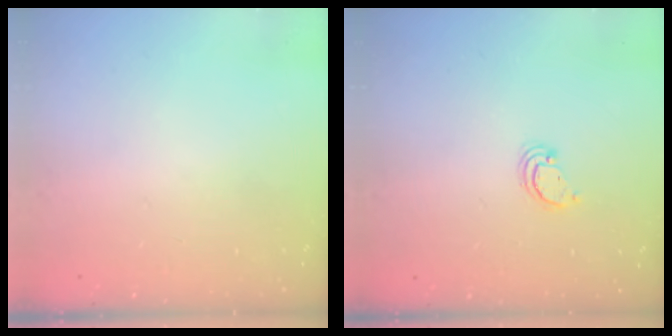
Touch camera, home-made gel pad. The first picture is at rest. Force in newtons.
{"total": 2.4, "press": 2.4, "slide": 0.2}